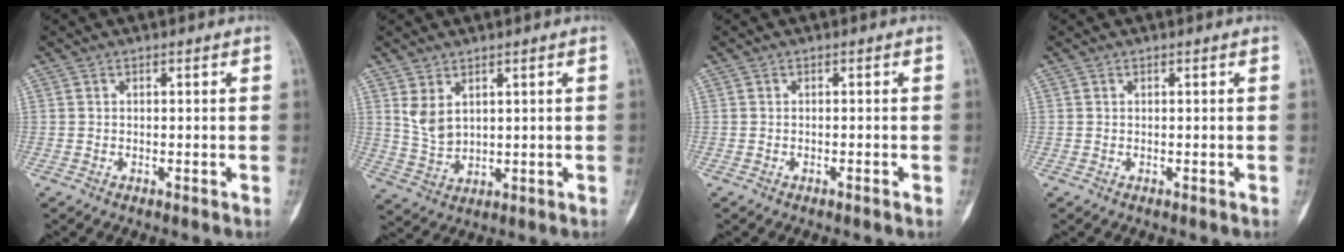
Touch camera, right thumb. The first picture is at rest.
{"total": 5.2, "force": [2.3, 3.2, 3.3], "torque": [-0.054, -0.012, 0.060]}
{"total": 0.6, "force": [-0.4, 0.0, 0.4], "torque": [-0.011, 0.002, -0.006]}
{"total": 0.0}